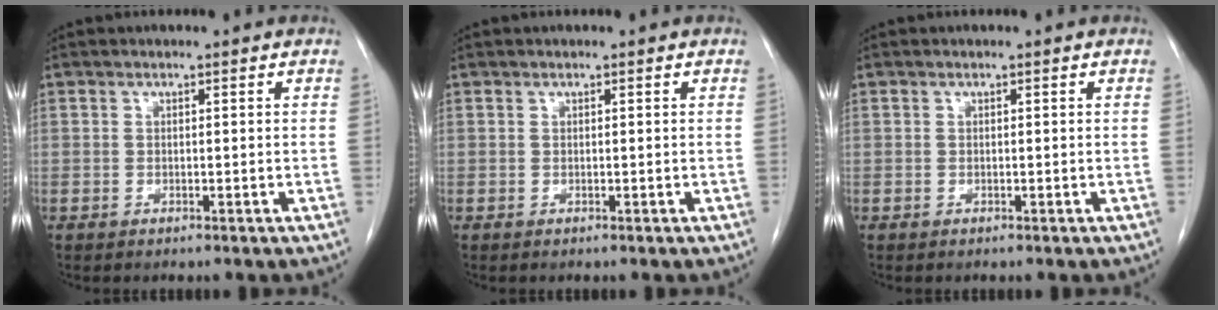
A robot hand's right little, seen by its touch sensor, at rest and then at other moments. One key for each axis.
{"total": 0.0}
{"total": 0.0}